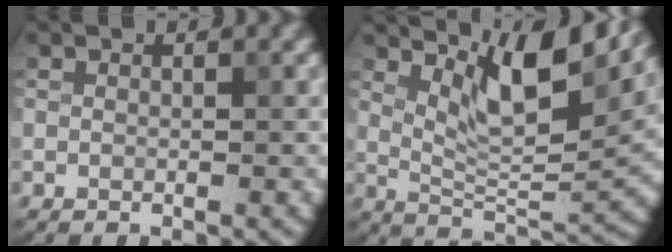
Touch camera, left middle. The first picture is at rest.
{"total": 8.2, "force": [4.7, 2.2, 6.3], "torque": [-0.106, -0.004, 0.083]}